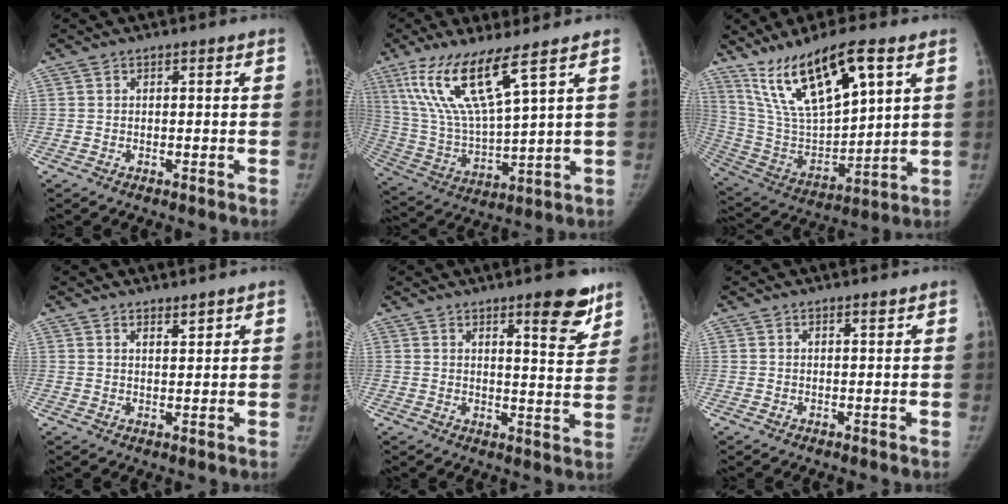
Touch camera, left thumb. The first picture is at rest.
{"total": 15.5, "force": [8.8, 2.7, 12.5], "torque": [-0.264, -0.044, 0.185]}
{"total": 19.8, "force": [11.0, 6.3, 15.2], "torque": [-0.265, -0.038, 0.223]}
{"total": 2.0, "force": [1.7, 0.5, 0.9], "torque": [-0.009, -0.016, 0.031]}
{"total": 9.4, "force": [6.1, 2.3, 6.7], "torque": [-0.062, -0.040, 0.082]}
{"total": 0.8, "force": [0.6, 0.1, 0.5], "torque": [-0.007, -0.005, 0.011]}